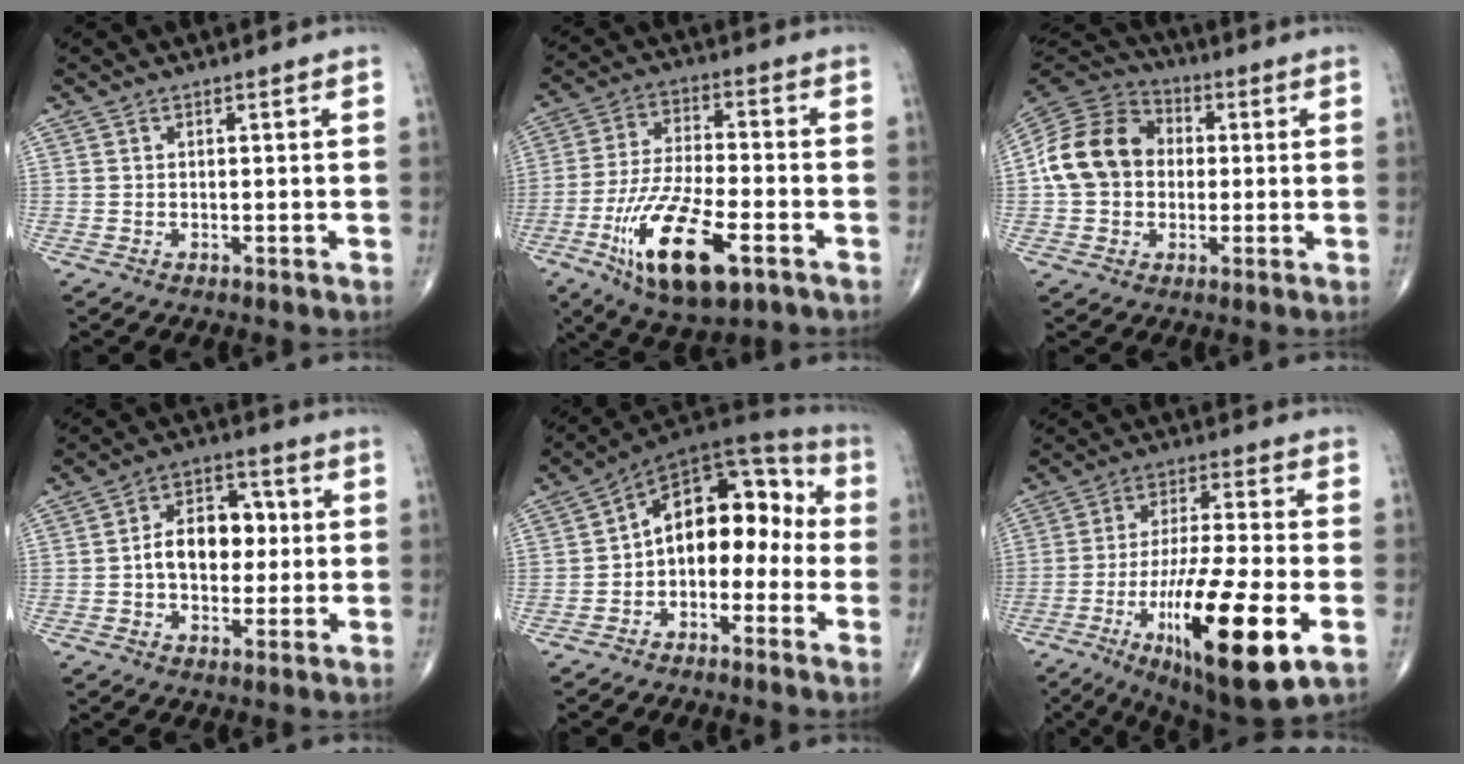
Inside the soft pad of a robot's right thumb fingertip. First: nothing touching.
{"total": 17.7, "force": [-7.5, 6.6, 14.6], "torque": [-0.277, 0.015, -0.124]}
{"total": 14.7, "force": [0.4, 12.0, 8.4], "torque": [-0.145, 0.033, 0.001]}
{"total": 10.9, "force": [0.1, 7.5, 7.9], "torque": [-0.091, 0.025, -0.006]}
{"total": 13.9, "force": [-2.0, 9.1, 10.4], "torque": [-0.108, 0.063, -0.047]}
{"total": 21.7, "force": [-7.9, 4.8, 19.6], "torque": [-0.345, 0.000, -0.123]}